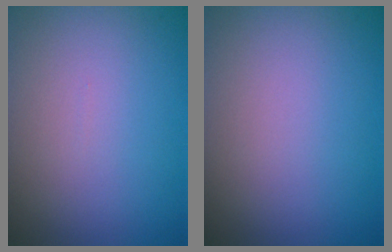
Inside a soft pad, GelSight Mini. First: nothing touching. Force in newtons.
{"total": 0.0}